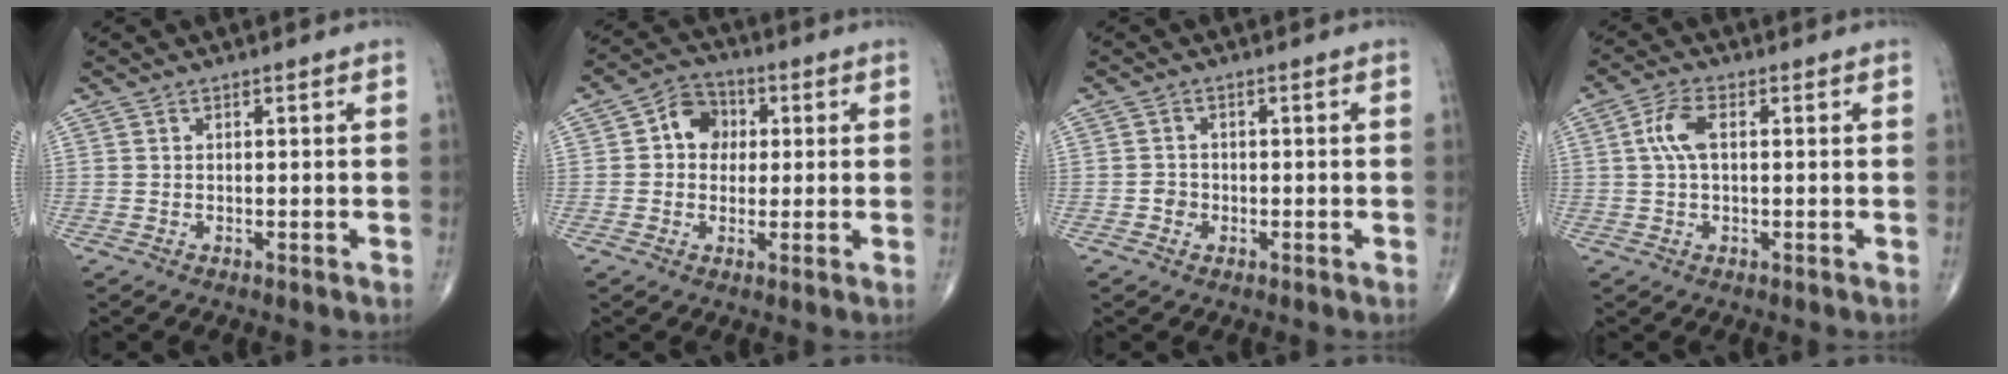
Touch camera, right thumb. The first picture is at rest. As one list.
[{"total": 7.0, "force": [1.0, 5.9, 3.6], "torque": [-0.029, 0.013, 0.006]}, {"total": 1.8, "force": [-0.6, 1.7, 0.5], "torque": [0.000, 0.007, -0.014]}, {"total": 5.1, "force": [0.8, 2.5, 4.4], "torque": [-0.103, 0.014, 0.012]}]